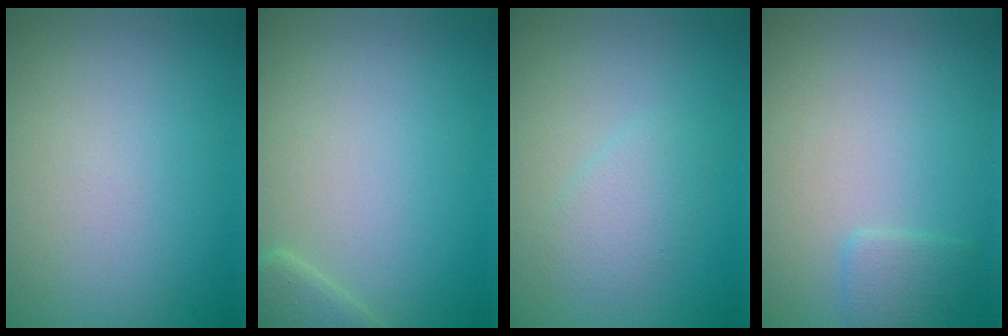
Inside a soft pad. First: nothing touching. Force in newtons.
{"total": 1.8, "press": 1.8, "slide": 0.1}
{"total": 1.8, "press": 1.8, "slide": 0.1}
{"total": 1.4, "press": 1.4, "slide": 0.1}